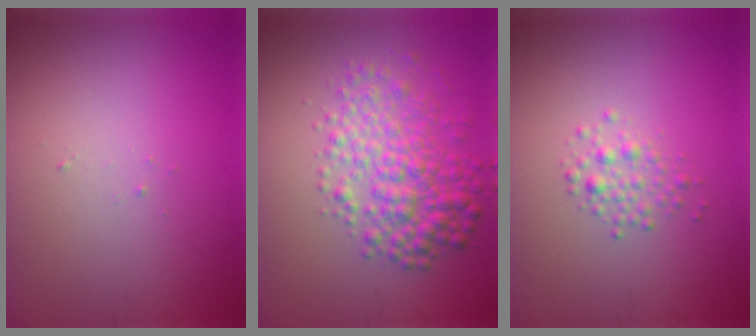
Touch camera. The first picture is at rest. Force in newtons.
{"total": 5.1, "press": 5.1, "slide": 0.1}
{"total": 1.6, "press": 1.6, "slide": 0.0}